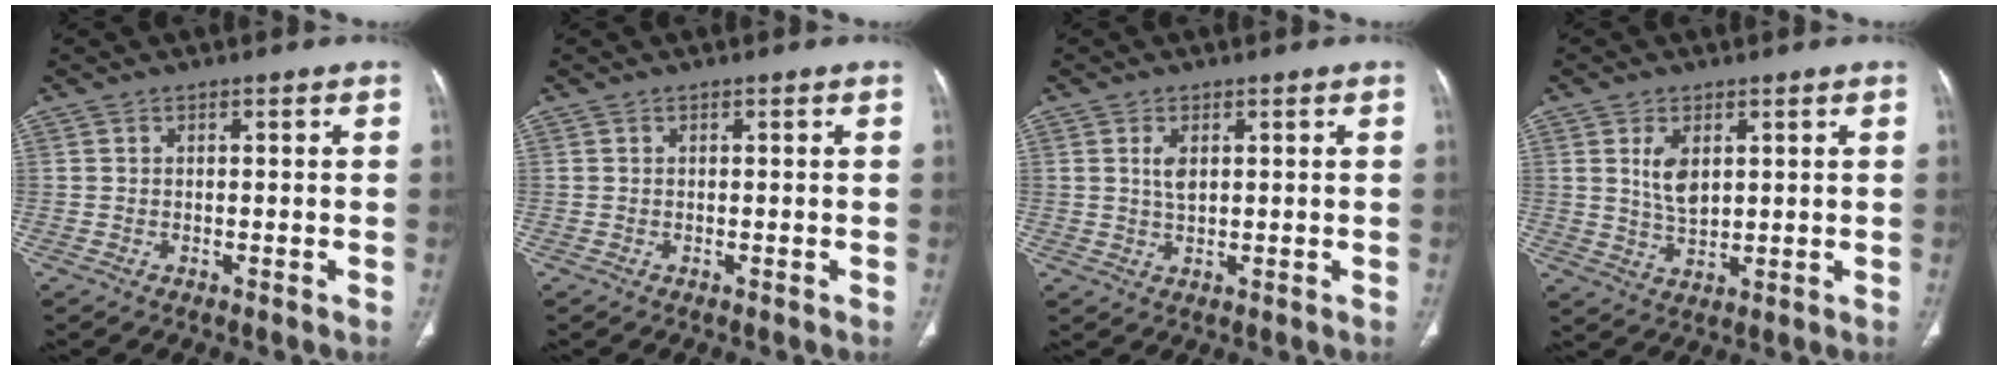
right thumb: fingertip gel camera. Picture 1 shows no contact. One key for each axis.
{"total": 0.0}
{"total": 2.9, "fx": 1.0, "fy": 1.4, "fz": 2.4, "tx": -0.045, "ty": -0.005, "tz": 0.022}
{"total": 5.8, "fx": 1.8, "fy": 3.2, "fz": 4.4, "tx": -0.073, "ty": -0.014, "tz": 0.043}